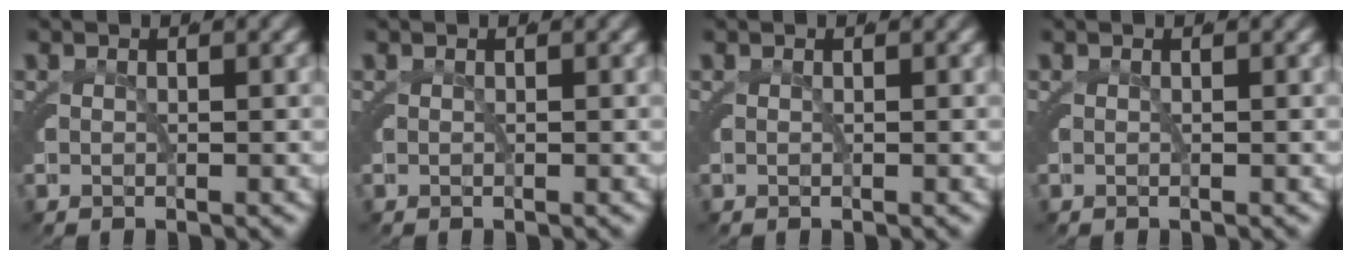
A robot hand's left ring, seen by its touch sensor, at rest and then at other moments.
{"total": 0.0}
{"total": 0.0}
{"total": 0.0}